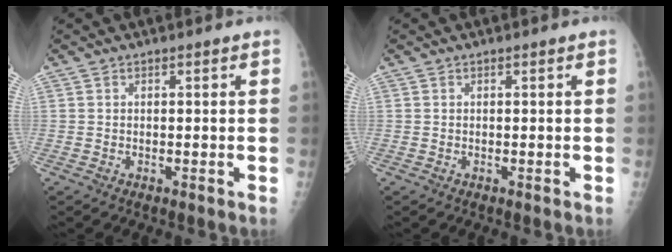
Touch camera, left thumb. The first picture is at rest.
{"total": 0.0}